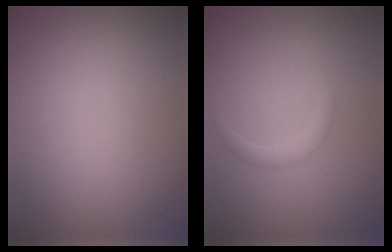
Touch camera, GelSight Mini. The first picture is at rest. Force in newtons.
{"total": 1.1, "press": 1.1, "slide": 0.0}